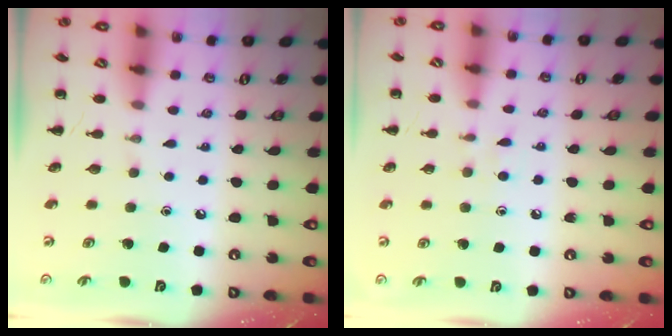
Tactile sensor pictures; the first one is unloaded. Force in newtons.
{"total": 4.3, "press": 3.8, "slide": 1.9}